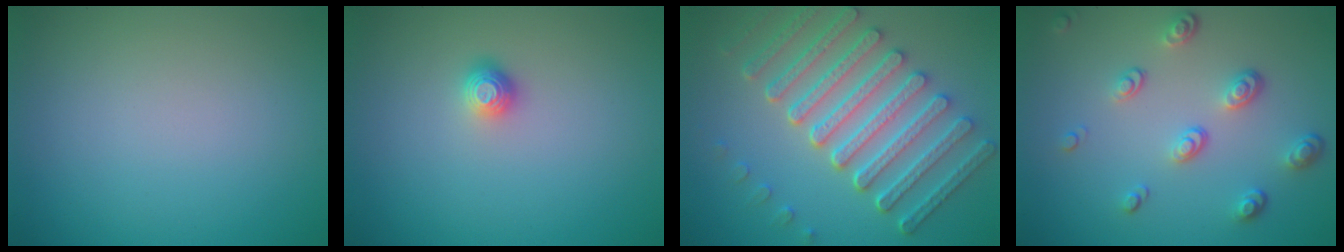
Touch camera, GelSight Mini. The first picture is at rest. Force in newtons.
{"total": 1.1, "press": 1.0, "slide": 0.5}
{"total": 7.9, "press": 6.2, "slide": 5.0}
{"total": 3.5, "press": 2.5, "slide": 2.4}